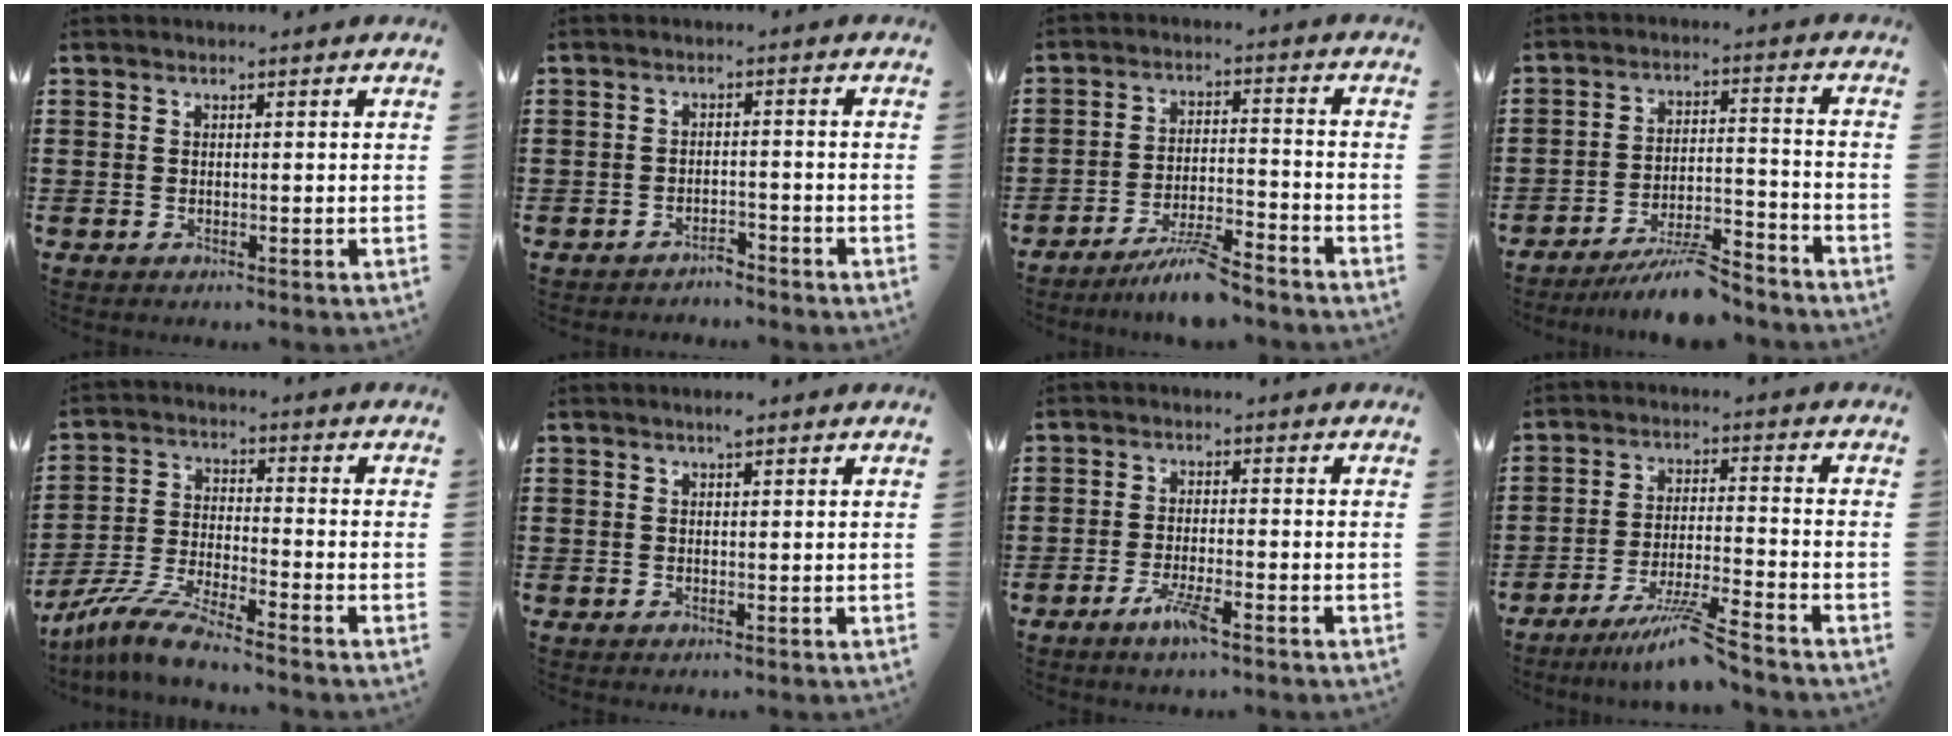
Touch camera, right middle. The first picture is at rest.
{"total": 2.0, "force": [-1.9, 0.2, 0.3], "torque": [-0.014, 0.000, -0.040]}
{"total": 6.2, "force": [-5.6, 0.1, 2.8], "torque": [-0.065, -0.012, -0.107]}
{"total": 7.8, "force": [-7.0, 0.8, 3.3], "torque": [-0.059, 0.005, -0.132]}
{"total": 7.6, "force": [-6.8, 0.0, 3.3], "torque": [-0.080, -0.008, -0.136]}
{"total": 1.3, "force": [0.8, 0.5, 0.9], "torque": [-0.019, 0.004, 0.014]}
{"total": 4.2, "force": [-2.6, 0.5, 3.4], "torque": [-0.066, -0.006, -0.047]}
{"total": 7.3, "force": [-5.9, -0.3, 4.3], "torque": [-0.086, -0.017, -0.110]}